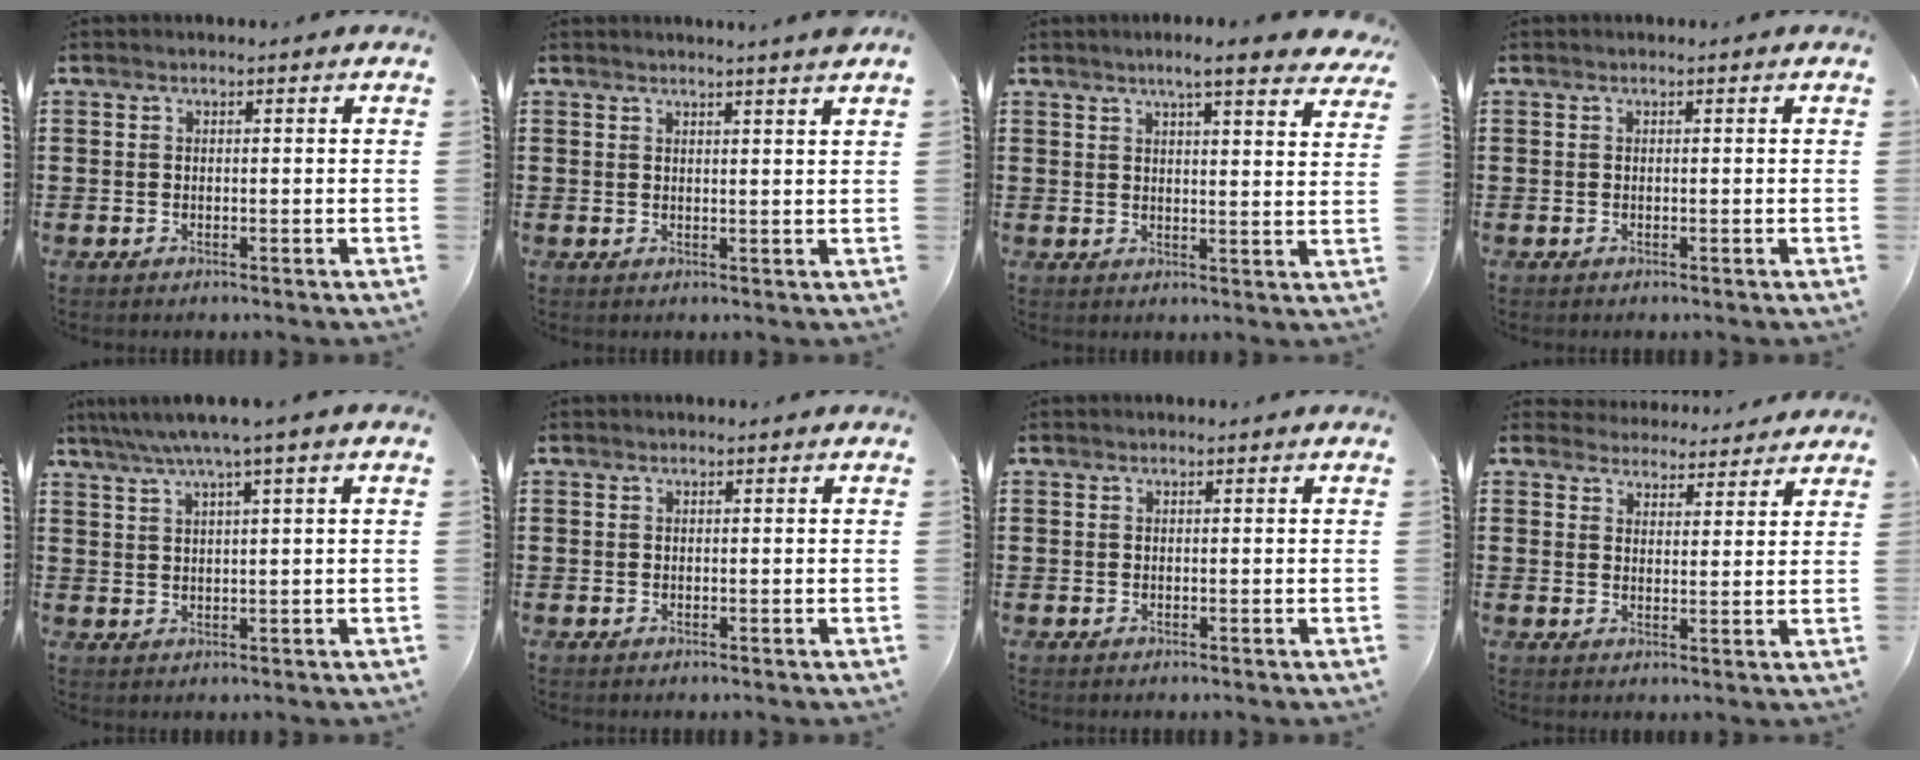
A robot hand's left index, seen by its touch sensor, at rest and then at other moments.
{"total": 2.1, "force": [1.9, -0.5, 0.9], "torque": [-0.020, -0.002, 0.037]}
{"total": 4.9, "force": [4.1, -0.2, 2.6], "torque": [-0.056, -0.013, 0.069]}
{"total": 0.0}
{"total": 3.8, "force": [2.1, -0.3, 3.2], "torque": [-0.067, -0.003, 0.034]}
{"total": 0.0}
{"total": 0.0}
{"total": 3.5, "force": [3.3, 1.0, -0.2], "torque": [-0.011, -0.012, 0.061]}